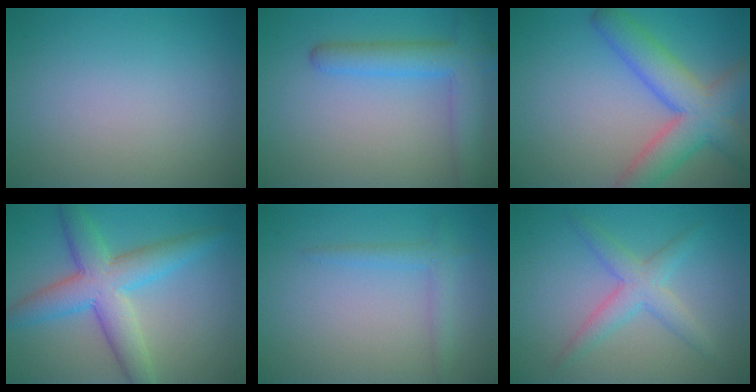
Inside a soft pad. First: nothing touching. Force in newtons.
{"total": 4.7, "press": 4.7, "slide": 0.3}
{"total": 7.3, "press": 7.3, "slide": 0.4}
{"total": 6.6, "press": 6.6, "slide": 0.1}
{"total": 1.7, "press": 1.7, "slide": 0.1}
{"total": 2.3, "press": 2.3, "slide": 0.1}